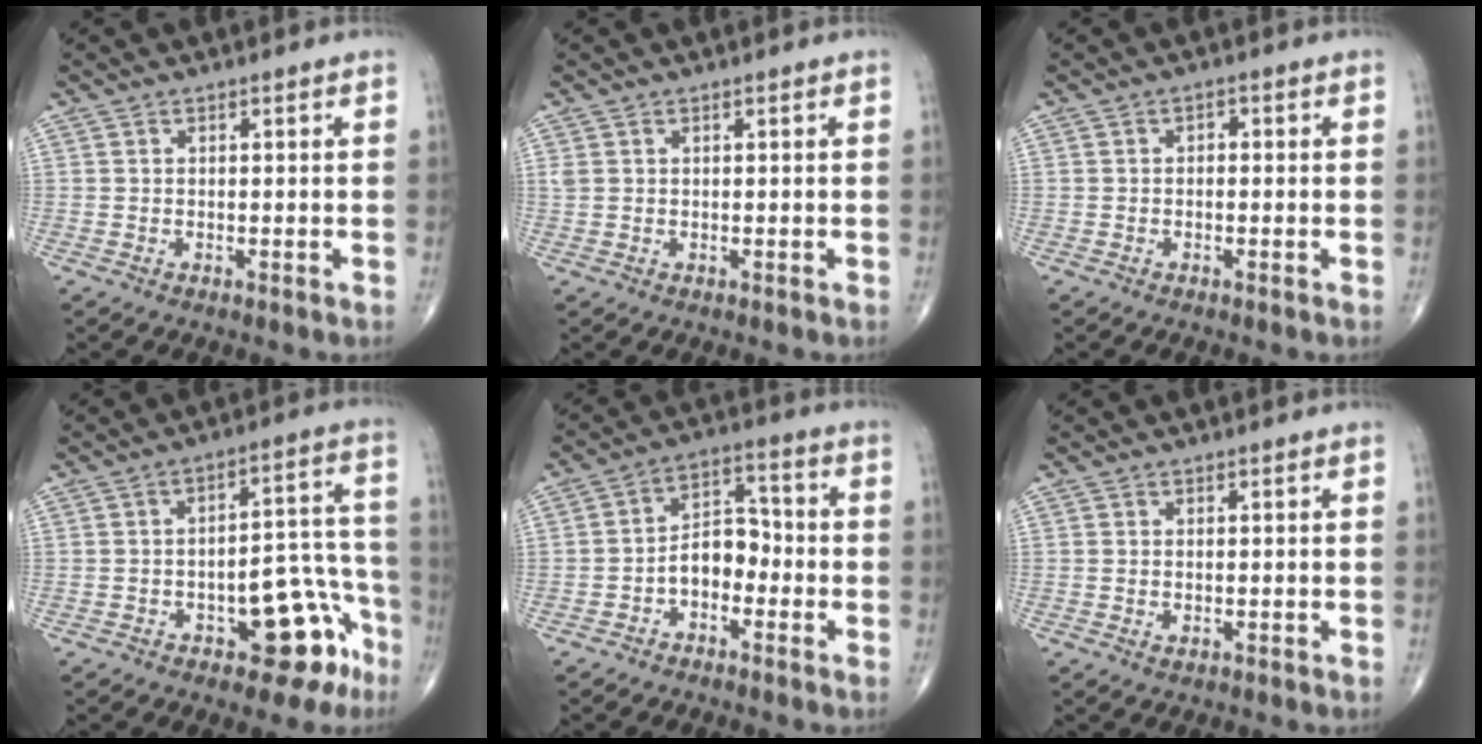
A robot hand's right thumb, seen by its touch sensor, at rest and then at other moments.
{"total": 0.9, "force": [0.4, 0.6, 0.6], "torque": [-0.013, 0.008, 0.011]}
{"total": 1.0, "force": [-0.1, 0.7, 0.6], "torque": [0.000, 0.004, -0.008]}
{"total": 13.6, "force": [-6.9, 6.4, 9.9], "torque": [-0.078, 0.065, -0.087]}
{"total": 7.3, "force": [-2.6, 4.8, 4.9], "torque": [-0.059, 0.039, -0.056]}
{"total": 1.2, "force": [-0.3, 0.8, 0.9], "torque": [-0.019, 0.003, -0.003]}